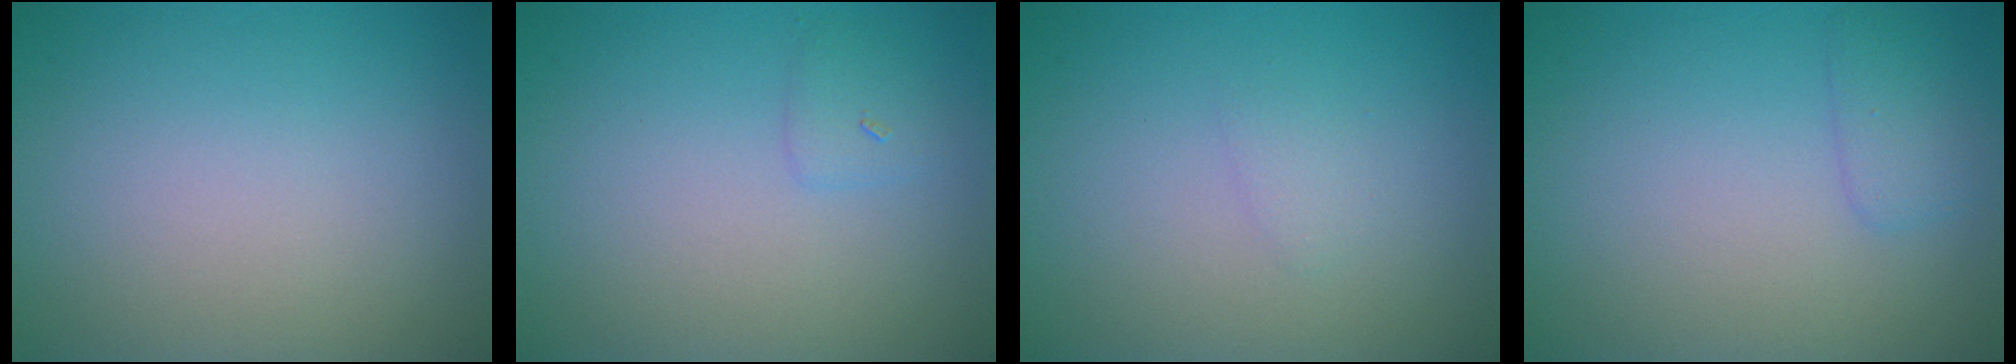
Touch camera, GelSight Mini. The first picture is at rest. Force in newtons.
{"total": 0.5, "press": 0.5, "slide": 0.0}
{"total": 0.8, "press": 0.8, "slide": 0.1}
{"total": 1.6, "press": 1.6, "slide": 0.1}